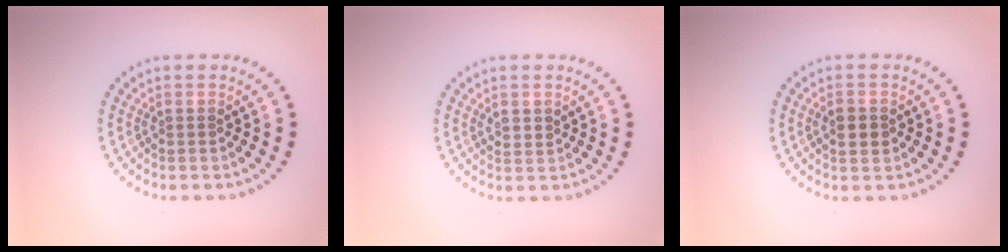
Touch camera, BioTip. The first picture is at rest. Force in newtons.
{"total": 1.2, "press": 1.0, "slide": 0.6}
{"total": 1.7, "press": 1.7, "slide": 0.1}